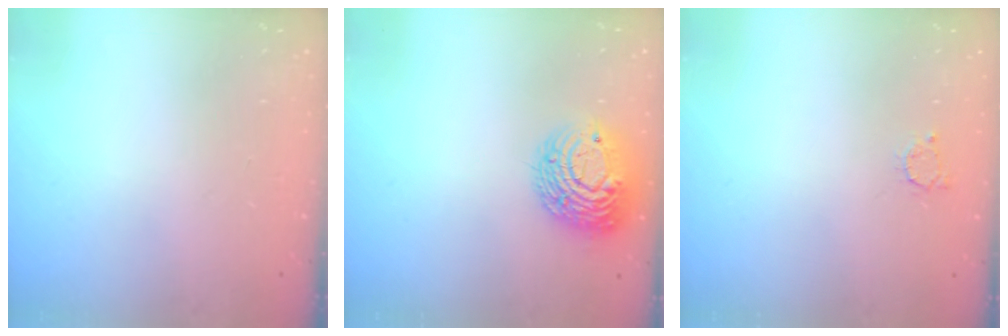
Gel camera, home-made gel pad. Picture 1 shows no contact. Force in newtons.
{"total": 11.4, "press": 11.3, "slide": 1.0}
{"total": 2.4, "press": 2.4, "slide": 0.3}